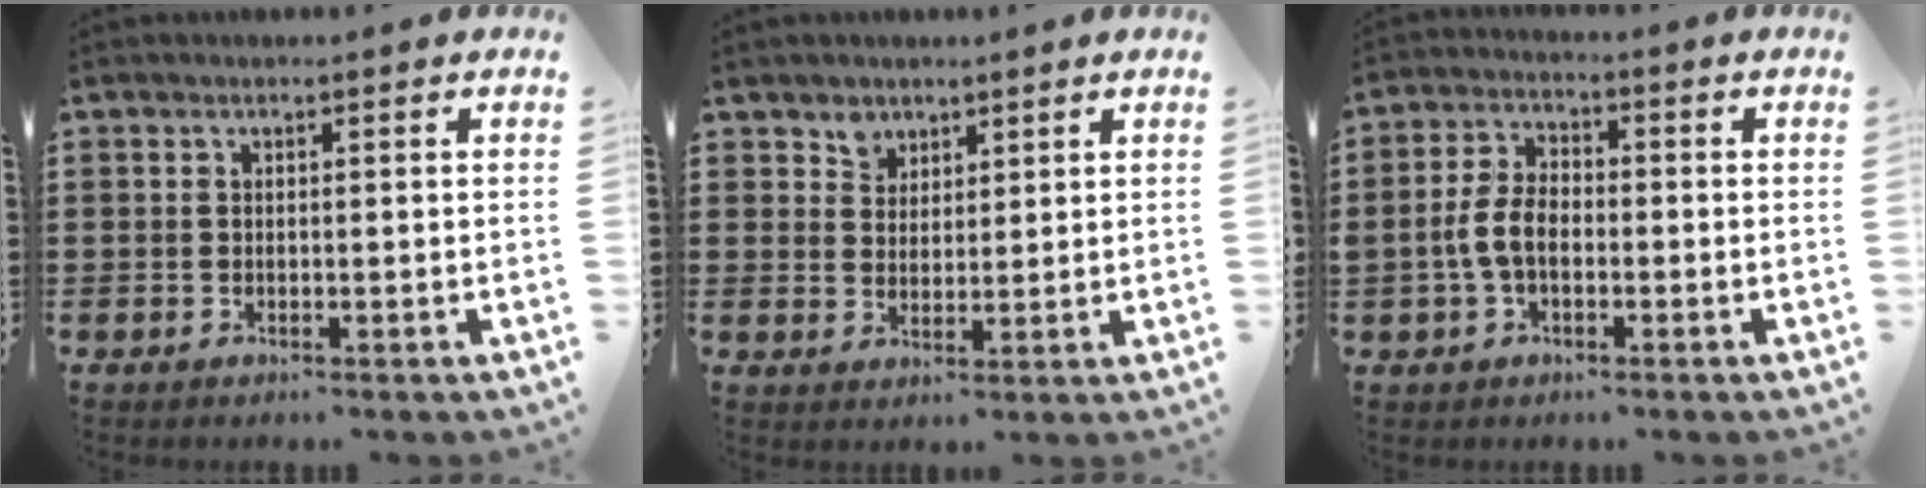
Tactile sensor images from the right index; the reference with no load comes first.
{"total": 3.3, "force": [2.2, 2.5, 0.1], "torque": [-0.007, 0.006, 0.040]}
{"total": 5.8, "force": [-1.3, 3.4, 4.5], "torque": [-0.117, -0.001, -0.033]}